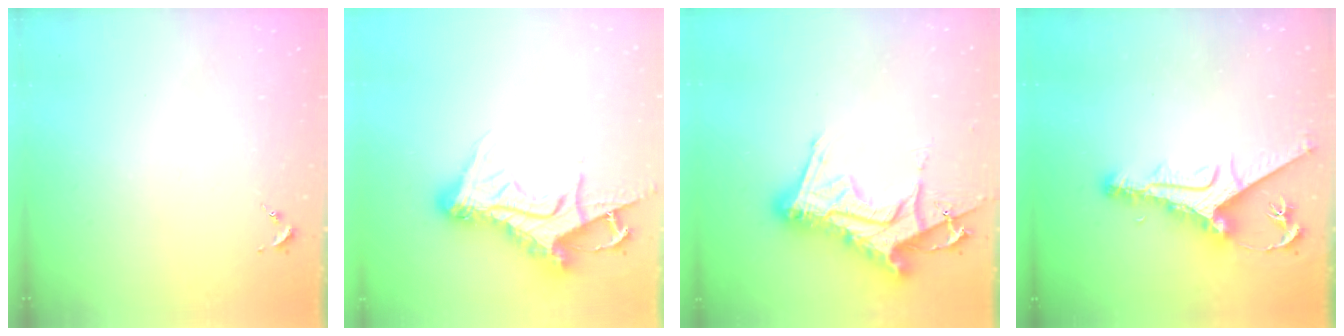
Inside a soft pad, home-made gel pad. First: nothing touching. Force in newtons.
{"total": 16.5, "press": 16.4, "slide": 1.8}
{"total": 22.4, "press": 22.4, "slide": 1.8}
{"total": 13.0, "press": 13.0, "slide": 1.0}